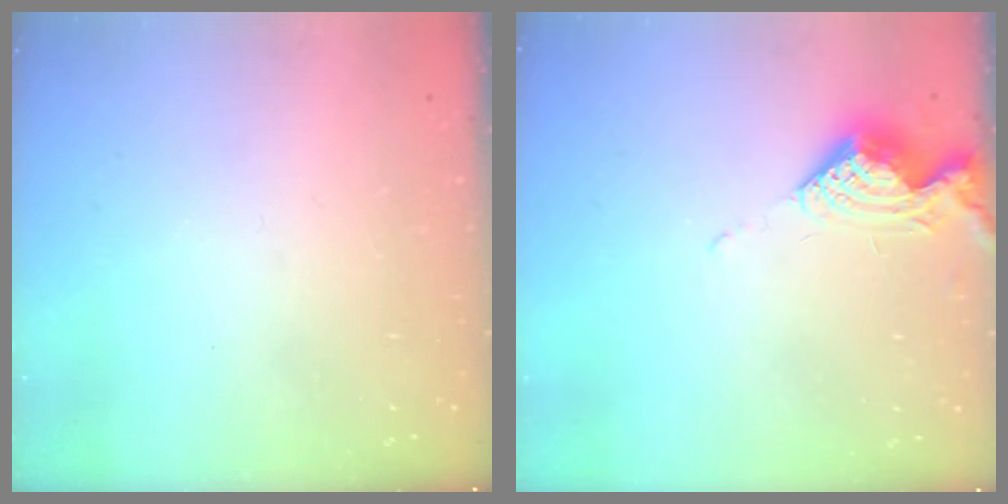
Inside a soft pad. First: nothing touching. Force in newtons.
{"total": 8.0, "press": 8.0, "slide": 0.4}